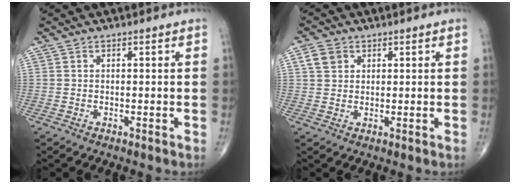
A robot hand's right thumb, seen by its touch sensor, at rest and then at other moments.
{"total": 3.7, "force": [1.5, 3.0, 1.6], "torque": [-0.021, 0.001, 0.028]}